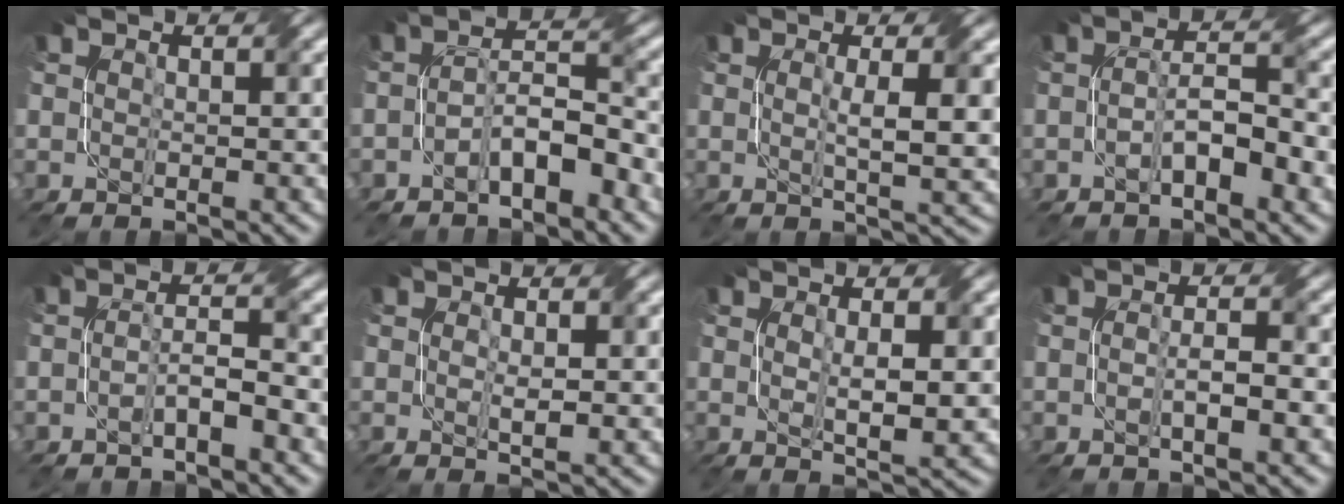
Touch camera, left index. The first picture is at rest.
{"total": 4.4, "force": [-2.3, 1.7, 3.3], "torque": [-0.055, 0.017, -0.042]}
{"total": 4.0, "force": [0.5, 0.7, 3.9], "torque": [-0.059, -0.003, 0.009]}
{"total": 4.2, "force": [-1.5, 1.5, 3.6], "torque": [-0.063, 0.010, -0.028]}
{"total": 2.4, "force": [-1.3, 0.5, 2.0], "torque": [-0.037, 0.010, -0.028]}
{"total": 1.6, "force": [0.1, 0.6, 1.4], "torque": [-0.028, -0.003, 0.005]}
{"total": 2.8, "force": [0.4, 0.5, 2.7], "torque": [-0.050, -0.004, 0.012]}
{"total": 2.3, "force": [-0.6, 0.4, 2.2], "torque": [-0.041, 0.003, -0.012]}